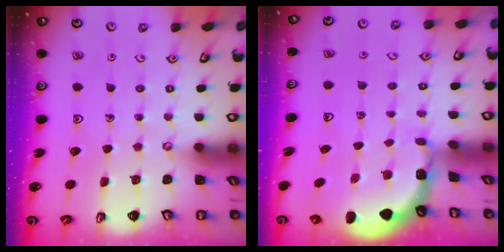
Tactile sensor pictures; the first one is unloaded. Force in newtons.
{"total": 1.0, "press": 1.0, "slide": 0.2}